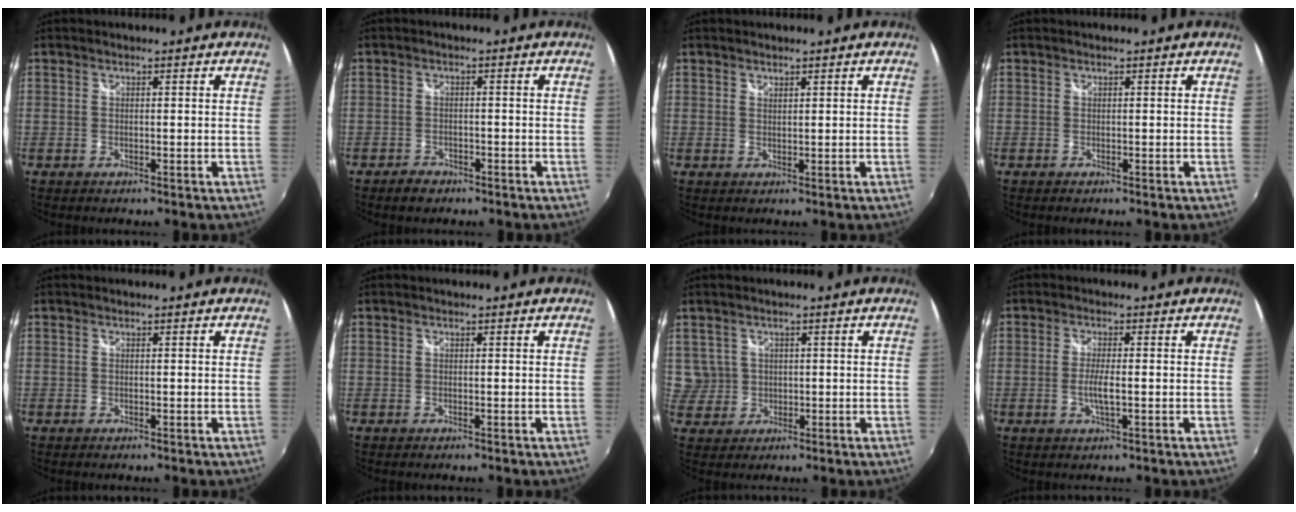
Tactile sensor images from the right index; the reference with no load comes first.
{"total": 3.3, "force": [-2.4, 2.0, 1.0], "torque": [-0.032, -0.001, -0.040]}
{"total": 0.9, "force": [0.8, 0.3, 0.2], "torque": [-0.003, 0.000, 0.014]}
{"total": 0.0}
{"total": 0.0}
{"total": 0.0}
{"total": 4.0, "force": [1.0, 3.9, 0.4], "torque": [0.000, 0.009, 0.026]}
{"total": 3.4, "force": [-0.7, 0.4, 3.3], "torque": [-0.062, -0.007, -0.013]}